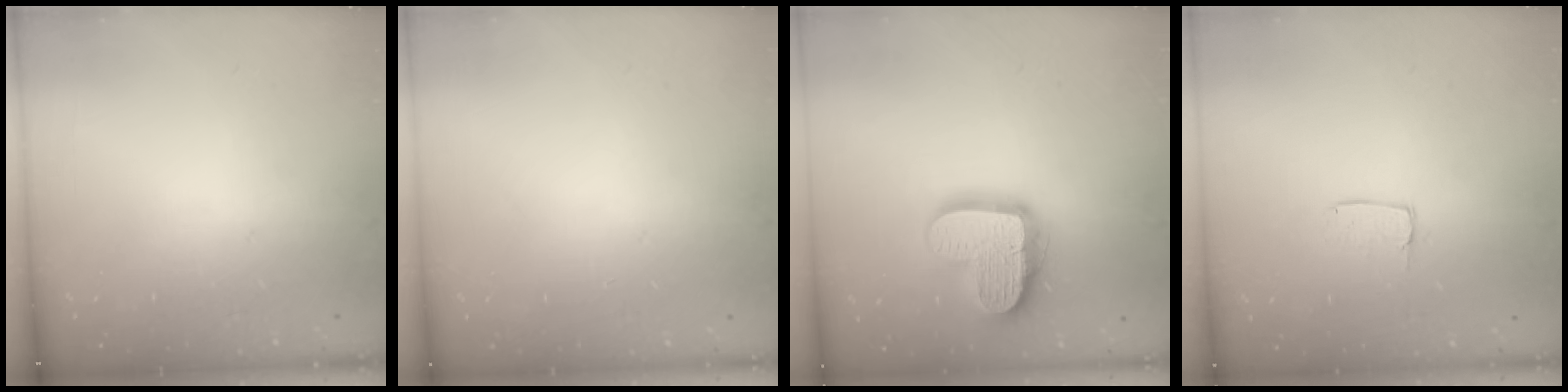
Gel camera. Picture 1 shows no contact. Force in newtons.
{"total": 0.0}
{"total": 17.3, "press": 17.3, "slide": 1.5}
{"total": 4.9, "press": 4.8, "slide": 0.4}